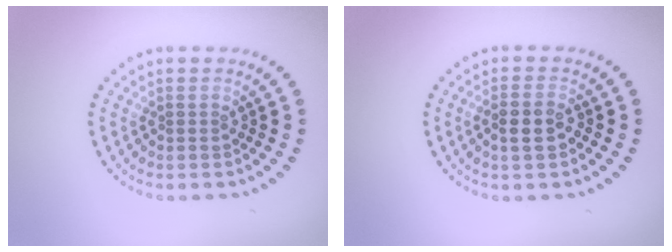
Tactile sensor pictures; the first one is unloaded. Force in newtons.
{"total": 2.5, "press": 2.4, "slide": 0.6}